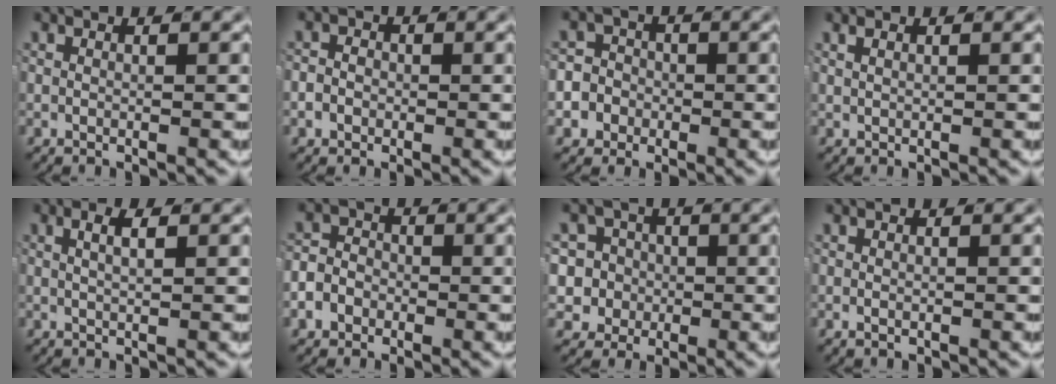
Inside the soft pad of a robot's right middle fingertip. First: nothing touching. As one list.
[{"total": 2.1, "force": [-0.6, 1.9, 0.7], "torque": [-0.012, 0.001, -0.015]}, {"total": 9.1, "force": [-2.4, 8.4, 2.3], "torque": [-0.056, -0.024, -0.052]}, {"total": 0.8, "force": [0.7, 0.0, 0.4], "torque": [-0.006, 0.001, 0.016]}, {"total": 1.9, "force": [0.6, 0.3, 1.8], "torque": [-0.022, 0.004, 0.010]}, {"total": 4.1, "force": [-1.3, 3.6, 1.5], "torque": [-0.024, -0.002, -0.029]}, {"total": 11.3, "force": [-2.4, 10.7, 2.9], "torque": [-0.099, -0.045, -0.046]}, {"total": 0.6, "force": [-0.3, 0.4, 0.4], "torque": [-0.012, -0.003, -0.001]}]